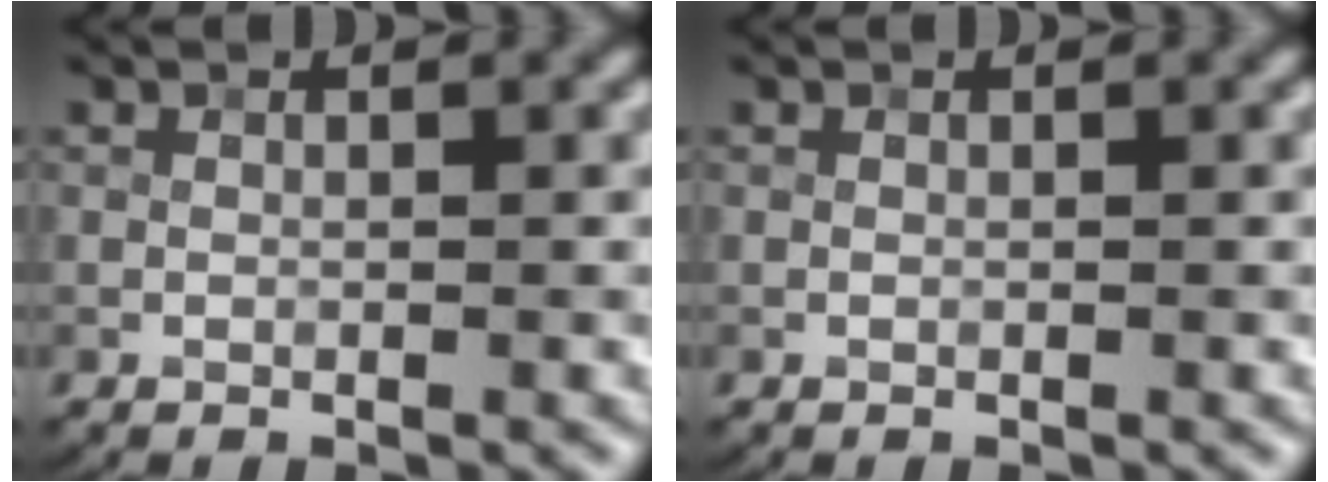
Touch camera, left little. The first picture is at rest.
{"total": 0.0}